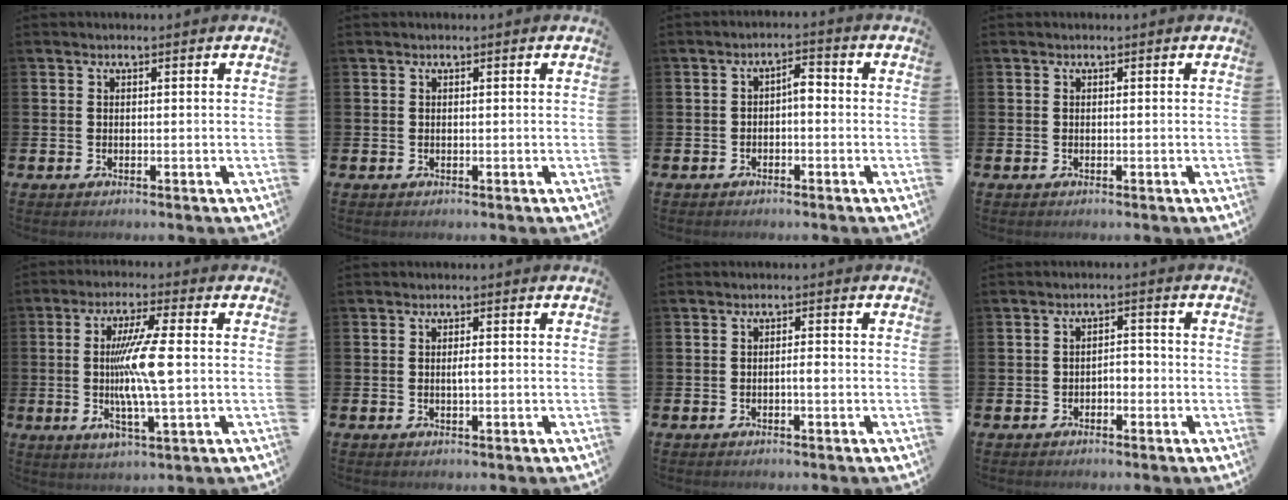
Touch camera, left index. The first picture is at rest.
{"total": 0.0}
{"total": 2.4, "force": [-0.8, 1.1, 2.0], "torque": [-0.024, 0.003, -0.023]}
{"total": 0.0}
{"total": 9.1, "force": [0.5, 0.8, 9.0], "torque": [-0.167, 0.001, 0.004]}
{"total": 1.0, "force": [0.0, 0.2, 1.0], "torque": [-0.011, -0.005, -0.002]}
{"total": 1.0, "force": [-0.4, 0.2, 0.9], "torque": [-0.019, -0.001, -0.007]}
{"total": 1.8, "force": [-1.4, 1.0, 0.7], "torque": [-0.017, 0.006, -0.031]}